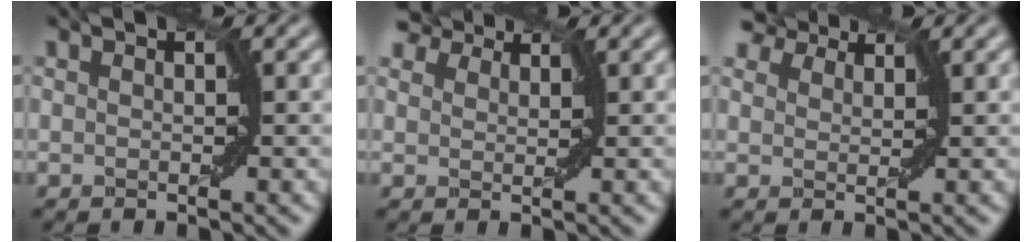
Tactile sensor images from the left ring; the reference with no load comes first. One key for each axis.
{"total": 5.4, "fx": 4.3, "fy": 2.5, "fz": 2.1, "tx": -0.058, "ty": 0.011, "tz": 0.070}
{"total": 6.2, "fx": 4.9, "fy": 2.8, "fz": 2.4, "tx": -0.067, "ty": 0.011, "tz": 0.082}